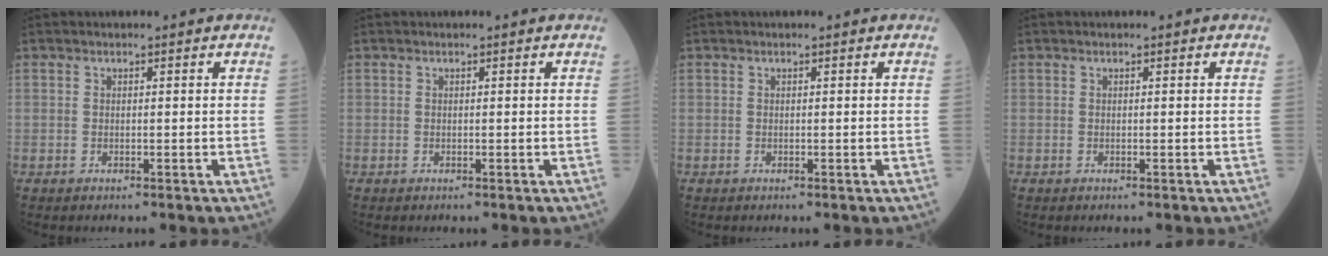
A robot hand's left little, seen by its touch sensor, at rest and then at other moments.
{"total": 0.0}
{"total": 0.0}
{"total": 0.0}